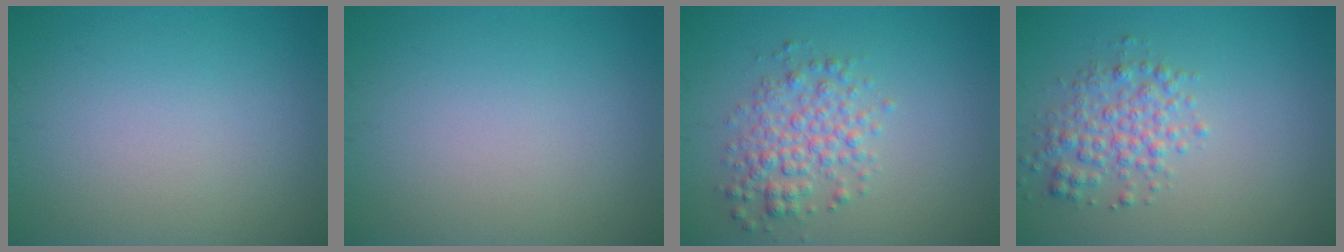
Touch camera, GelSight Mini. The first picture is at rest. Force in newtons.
{"total": 0.0}
{"total": 3.5, "press": 3.5, "slide": 0.1}
{"total": 3.1, "press": 3.1, "slide": 0.0}